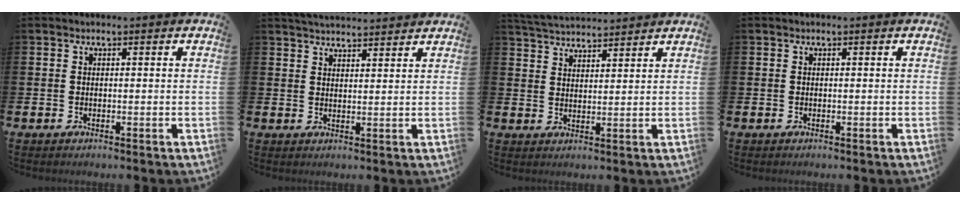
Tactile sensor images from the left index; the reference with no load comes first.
{"total": 3.5, "force": [3.5, 0.1, 0.2], "torque": [-0.011, -0.017, 0.065]}
{"total": 4.2, "force": [4.1, 0.4, 0.0], "torque": [-0.021, -0.019, 0.077]}
{"total": 0.0}